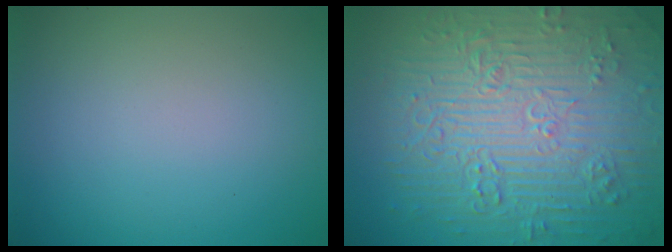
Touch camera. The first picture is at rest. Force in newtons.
{"total": 12.0, "press": 7.9, "slide": 9.0}